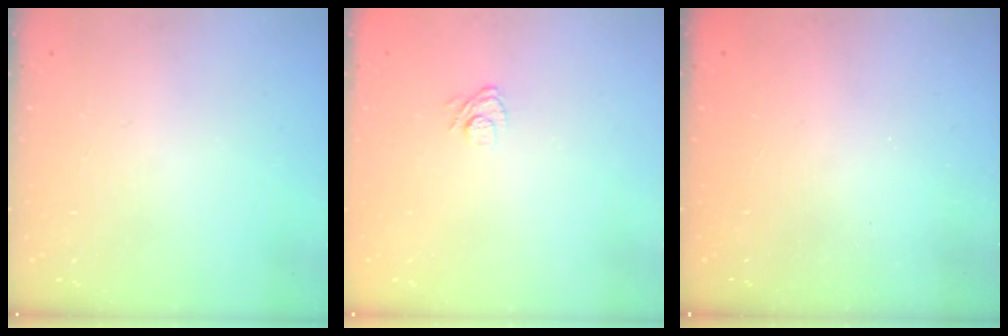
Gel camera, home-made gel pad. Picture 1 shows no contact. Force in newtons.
{"total": 6.1, "press": 5.9, "slide": 1.3}
{"total": 2.3, "press": 2.2, "slide": 0.8}